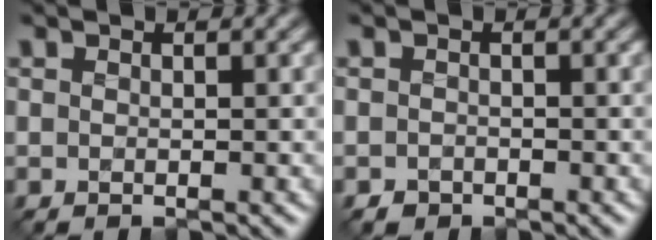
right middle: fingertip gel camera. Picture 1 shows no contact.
{"total": 0.9, "force": [-0.8, 0.1, -0.5], "torque": [0.000, -0.003, -0.012]}